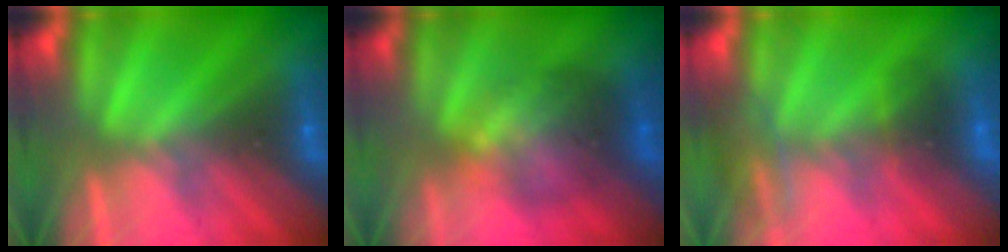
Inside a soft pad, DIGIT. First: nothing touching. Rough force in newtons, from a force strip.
{"total": 7.3}
{"total": 3.4}